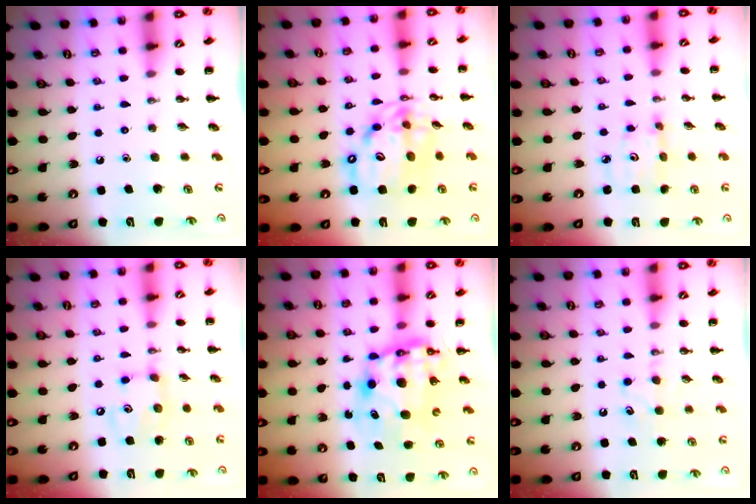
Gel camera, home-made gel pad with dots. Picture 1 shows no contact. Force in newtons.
{"total": 12.8, "press": 12.3, "slide": 3.5}
{"total": 2.8, "press": 2.8, "slide": 0.4}
{"total": 6.6, "press": 6.5, "slide": 0.7}
{"total": 8.9, "press": 8.6, "slide": 2.2}
{"total": 5.7, "press": 5.5, "slide": 1.5}